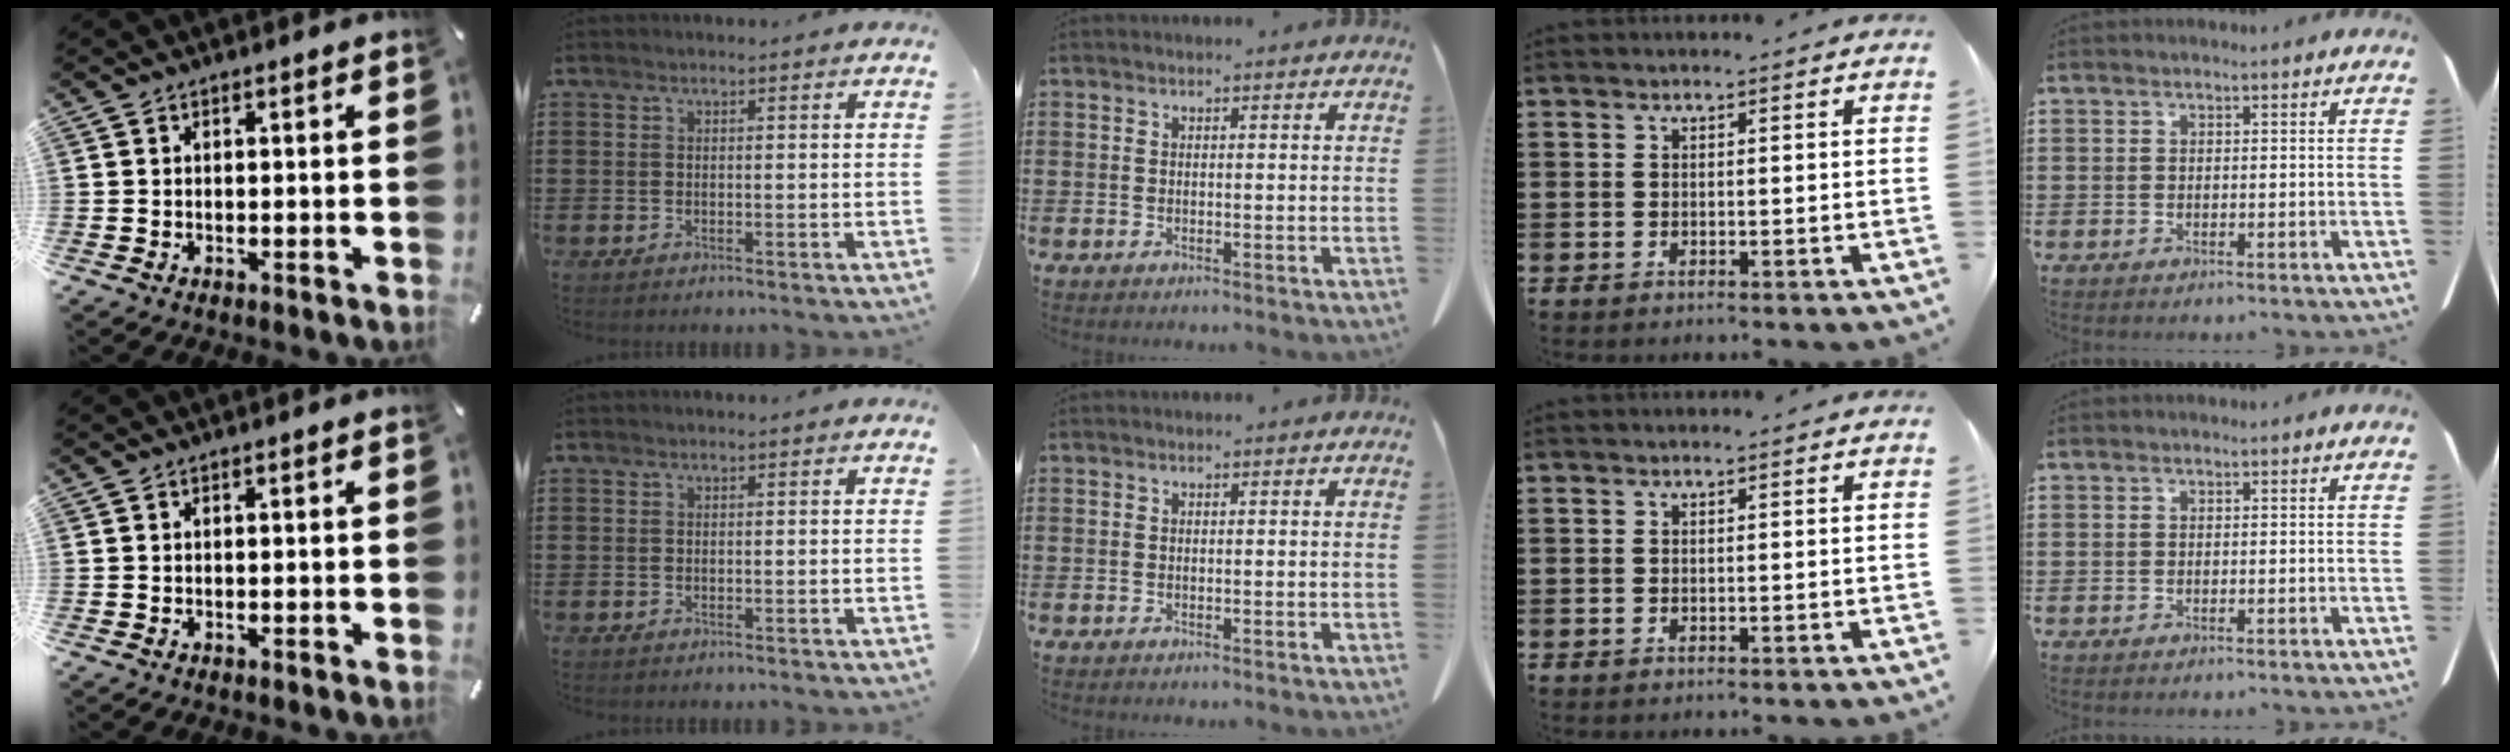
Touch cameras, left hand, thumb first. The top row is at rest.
{}